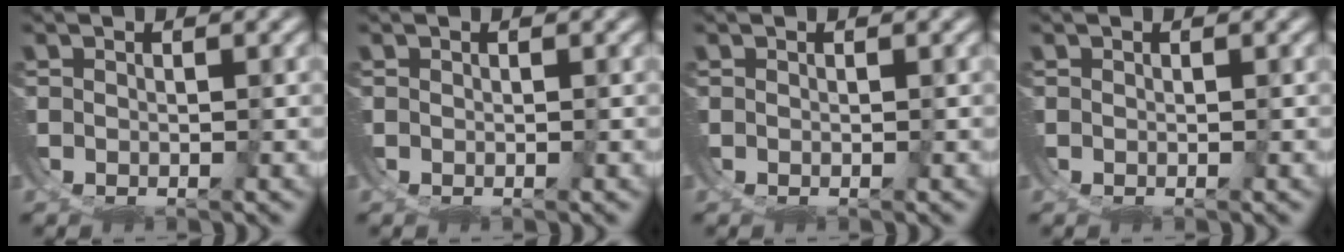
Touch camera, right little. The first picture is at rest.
{"total": 0.0}
{"total": 0.0}
{"total": 0.0}